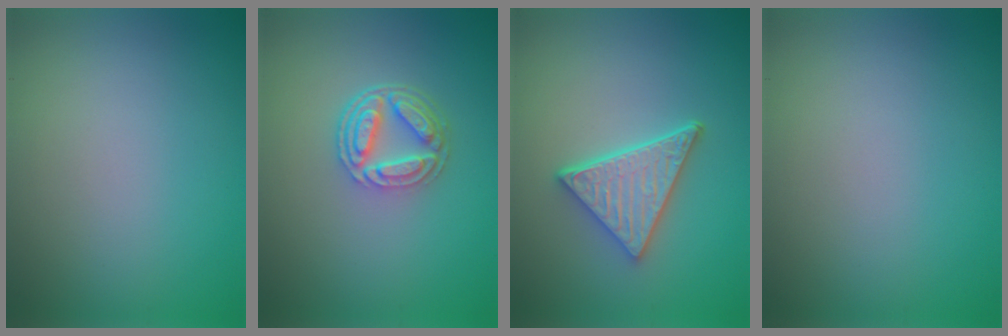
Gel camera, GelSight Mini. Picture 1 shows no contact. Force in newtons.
{"total": 4.5, "press": 3.3, "slide": 3.0}
{"total": 4.9, "press": 3.7, "slide": 3.3}
{"total": 0.0}